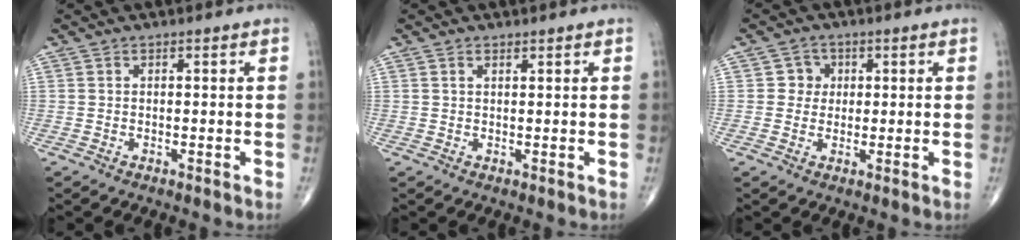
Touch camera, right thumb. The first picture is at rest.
{"total": 0.7, "force": [0.5, 0.2, 0.4], "torque": [-0.010, -0.003, 0.009]}
{"total": 3.3, "force": [0.6, 3.2, 0.7], "torque": [0.014, 0.005, 0.002]}